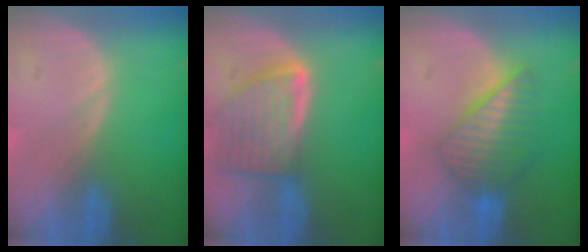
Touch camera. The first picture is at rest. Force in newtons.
{"total": 8.2, "press": 7.4, "slide": 3.4}
{"total": 6.3, "press": 6.2, "slide": 0.6}